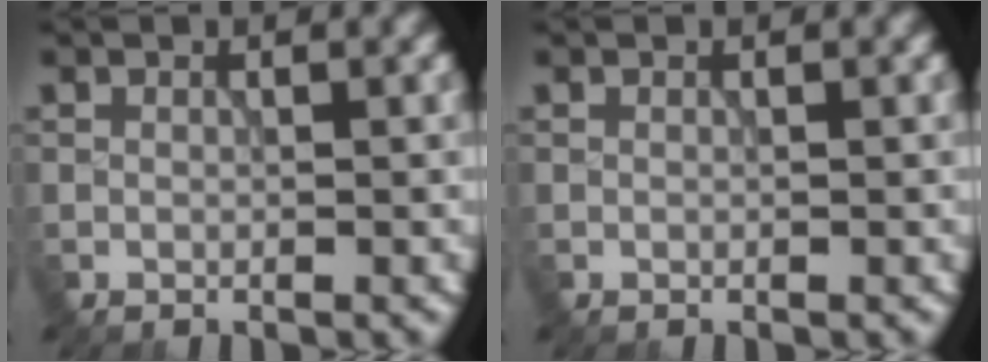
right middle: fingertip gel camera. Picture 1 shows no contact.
{"total": 0.0}